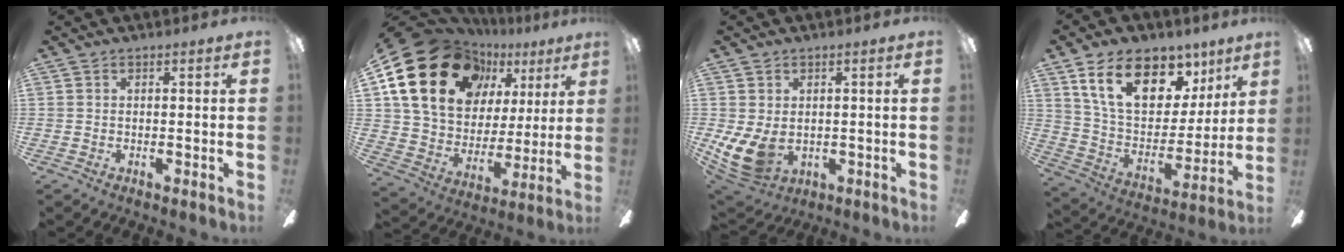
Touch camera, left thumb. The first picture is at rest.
{"total": 23.8, "force": [11.8, 16.9, 11.9], "torque": [-0.217, -0.068, 0.231]}
{"total": 8.3, "force": [-0.6, 5.8, 5.9], "torque": [-0.137, -0.015, -0.008]}
{"total": 21.3, "force": [12.1, 12.2, 12.6], "torque": [-0.213, -0.053, 0.217]}